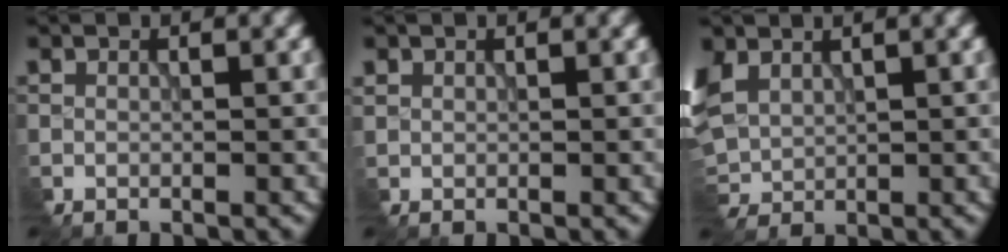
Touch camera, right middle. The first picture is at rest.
{"total": 0.8, "force": [0.6, 0.4, -0.1], "torque": [0.000, -0.002, 0.018]}
{"total": 5.6, "force": [2.4, 3.7, 3.4], "torque": [-0.122, 0.014, 0.051]}